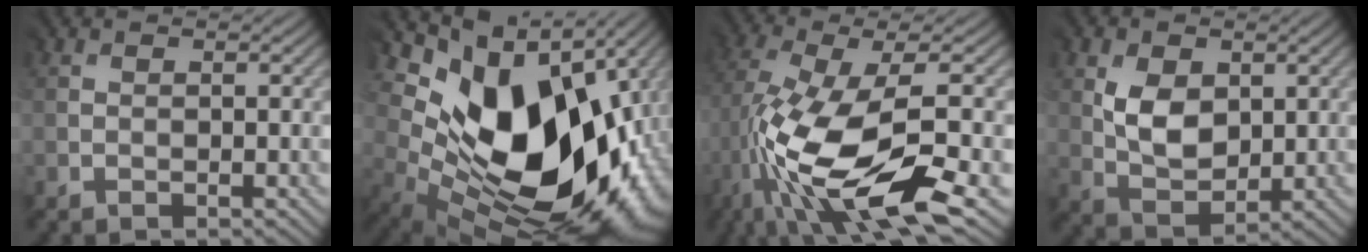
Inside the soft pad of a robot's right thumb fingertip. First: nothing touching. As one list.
[{"total": 16.5, "force": [2.0, 11.0, 12.2], "torque": [-0.188, -0.028, 0.066]}, {"total": 13.6, "force": [-4.3, 4.9, 12.0], "torque": [-0.254, -0.010, -0.069]}, {"total": 5.3, "force": [2.0, 3.8, 3.1], "torque": [-0.063, 0.001, 0.040]}]